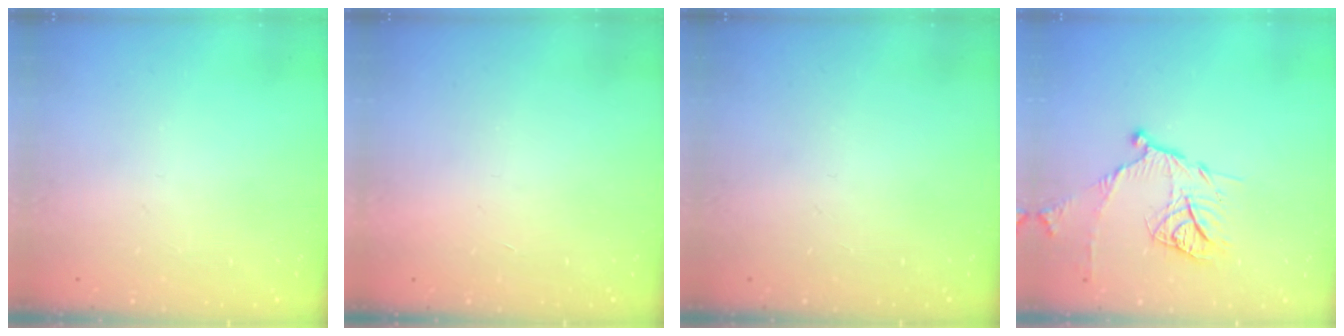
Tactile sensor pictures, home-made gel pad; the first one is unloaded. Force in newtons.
{"total": 1.7, "press": 1.7, "slide": 0.1}
{"total": 0.0}
{"total": 12.4, "press": 12.4, "slide": 1.0}